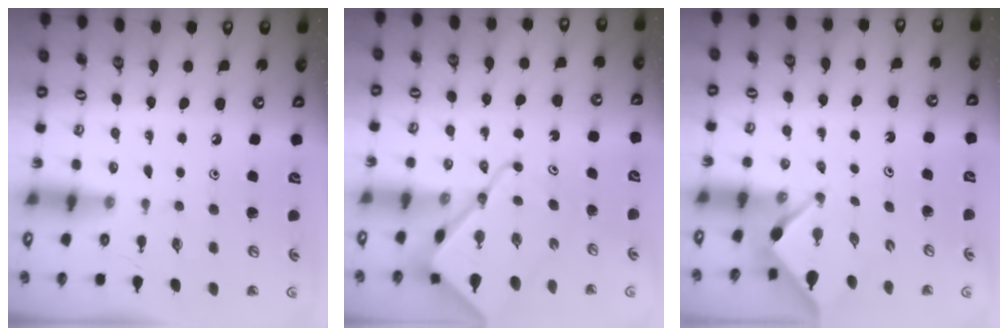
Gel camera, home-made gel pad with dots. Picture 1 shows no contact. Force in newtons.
{"total": 11.2, "press": 11.1, "slide": 1.2}
{"total": 2.9, "press": 2.9, "slide": 0.2}